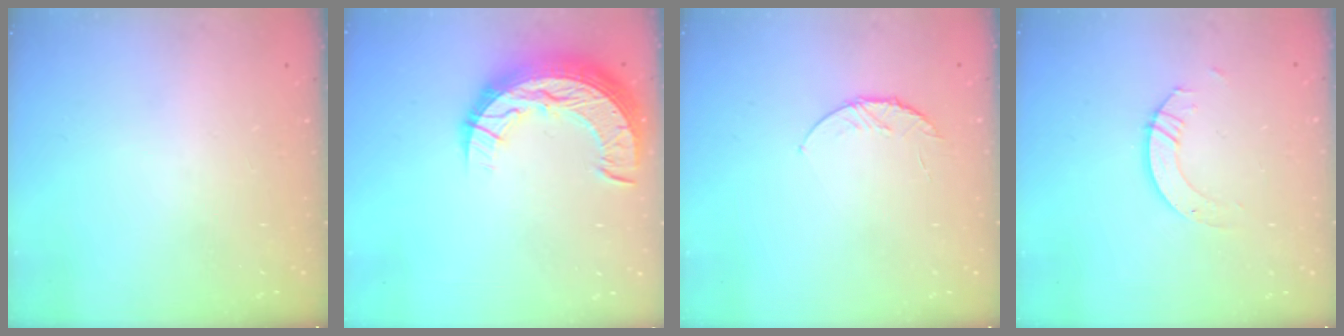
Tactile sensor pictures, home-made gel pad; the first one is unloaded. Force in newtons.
{"total": 15.0, "press": 15.0, "slide": 1.0}
{"total": 5.7, "press": 5.7, "slide": 0.7}
{"total": 4.0, "press": 4.0, "slide": 0.3}